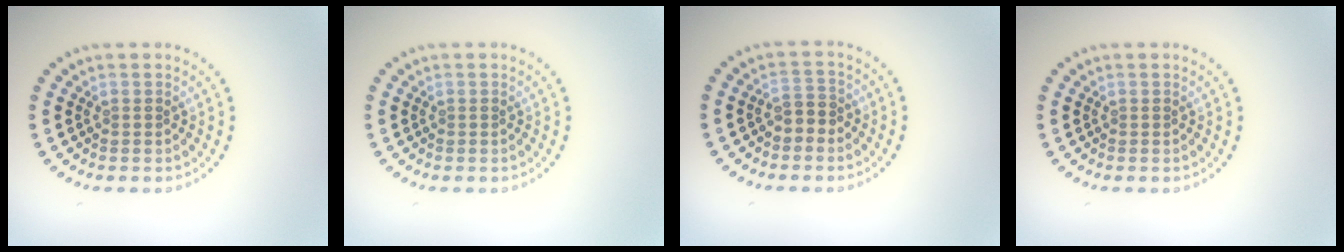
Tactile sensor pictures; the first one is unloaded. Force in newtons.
{"total": 0.0}
{"total": 1.7, "press": 1.6, "slide": 0.8}
{"total": 0.0}